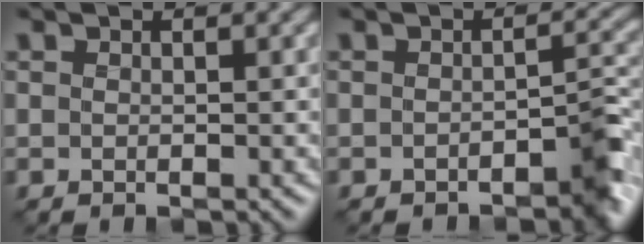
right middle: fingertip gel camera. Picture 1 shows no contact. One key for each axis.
{"total": 4.4, "fx": -2.7, "fy": 1.6, "fz": 3.1, "tx": -0.030, "ty": 0.000, "tz": -0.044}